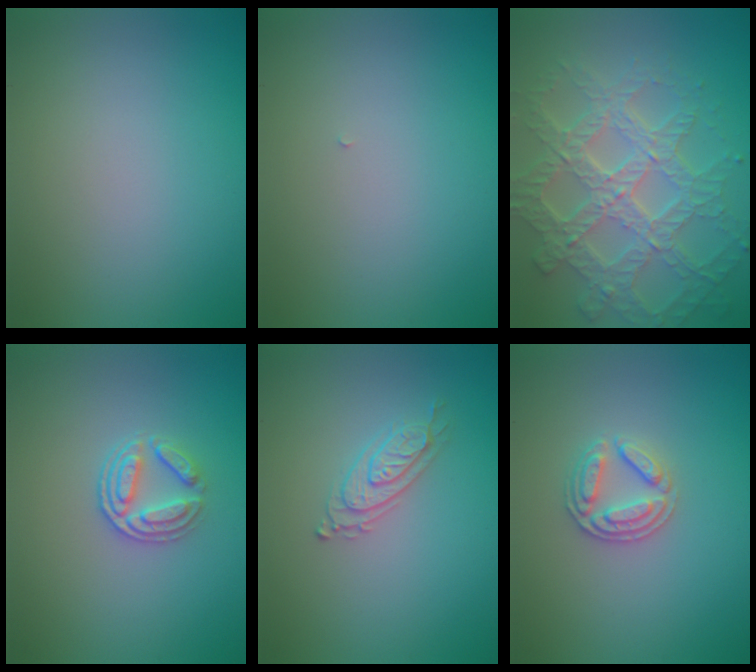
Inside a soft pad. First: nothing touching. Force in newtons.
{"total": 0.0}
{"total": 7.7, "press": 5.8, "slide": 5.0}
{"total": 2.9, "press": 2.5, "slide": 1.6}
{"total": 2.3, "press": 2.1, "slide": 0.9}
{"total": 2.7, "press": 2.7, "slide": 0.6}